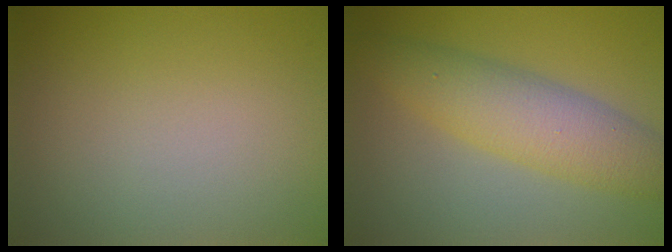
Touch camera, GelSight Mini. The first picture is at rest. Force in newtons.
{"total": 5.5, "press": 5.5, "slide": 0.2}